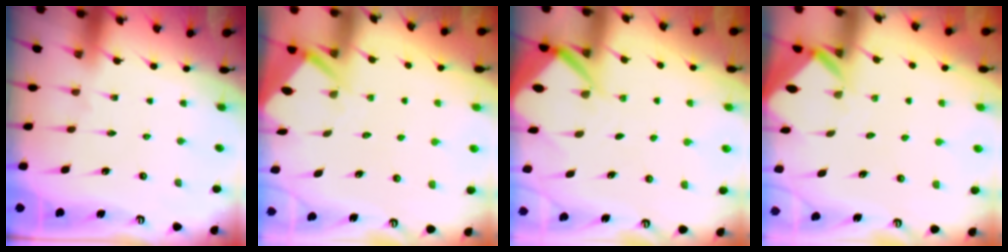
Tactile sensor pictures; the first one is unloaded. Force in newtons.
{"total": 3.4, "press": 3.3, "slide": 0.3}
{"total": 5.9, "press": 5.9, "slide": 0.5}
{"total": 2.7, "press": 2.7, "slide": 0.2}